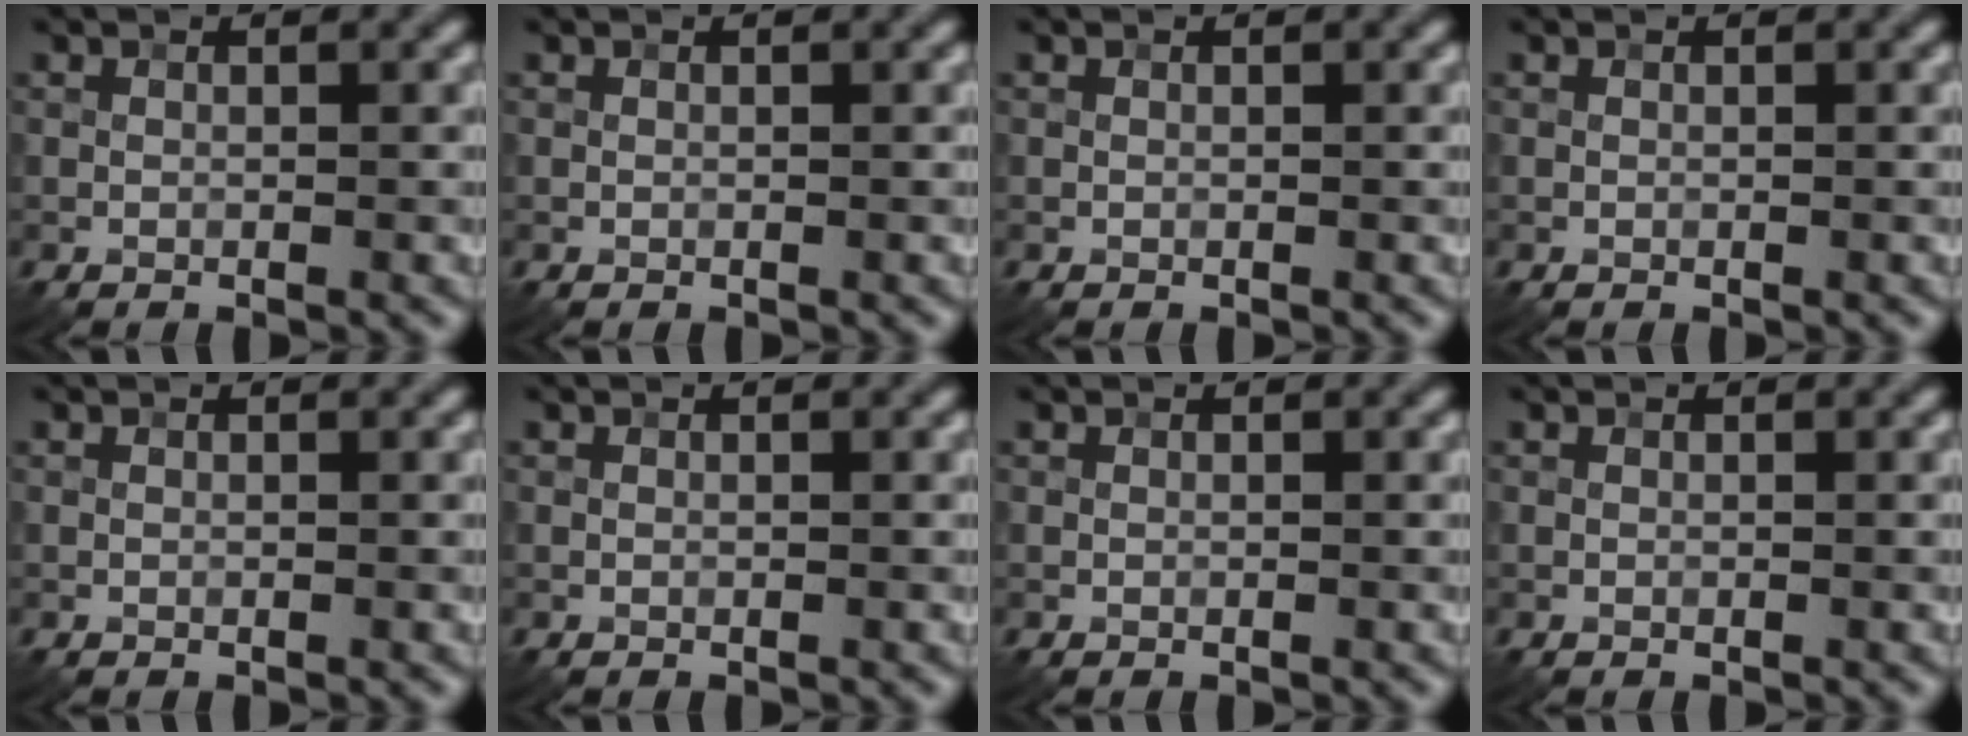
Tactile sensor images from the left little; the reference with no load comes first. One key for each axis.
{"total": 0.0}
{"total": 0.0}
{"total": 0.0}
{"total": 0.0}
{"total": 0.0}
{"total": 0.0}
{"total": 0.0}